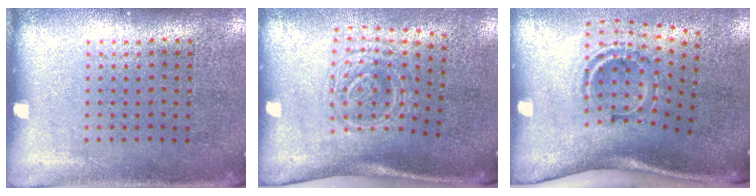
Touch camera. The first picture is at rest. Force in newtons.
{"total": 1.7, "press": 1.2, "slide": 1.2}
{"total": 2.1, "press": 1.2, "slide": 1.8}